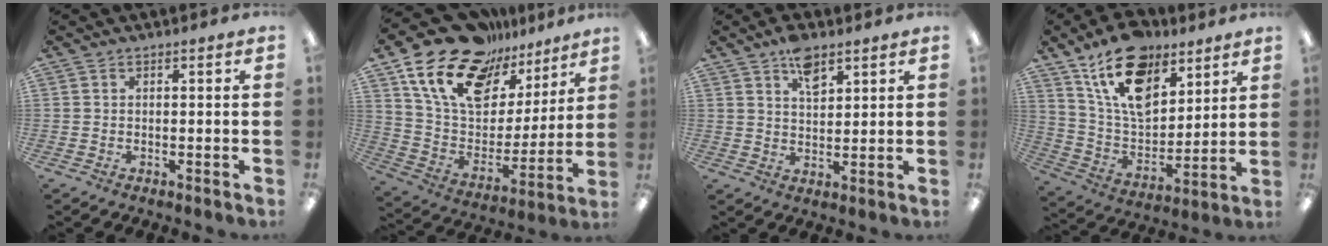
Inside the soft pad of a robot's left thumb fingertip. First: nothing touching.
{"total": 19.8, "force": [13.9, 11.0, 8.7], "torque": [-0.172, -0.087, 0.252]}
{"total": 6.6, "force": [4.3, 3.3, 3.8], "torque": [-0.053, -0.019, 0.074]}
{"total": 17.9, "force": [11.4, 9.8, 9.7], "torque": [-0.171, -0.050, 0.207]}